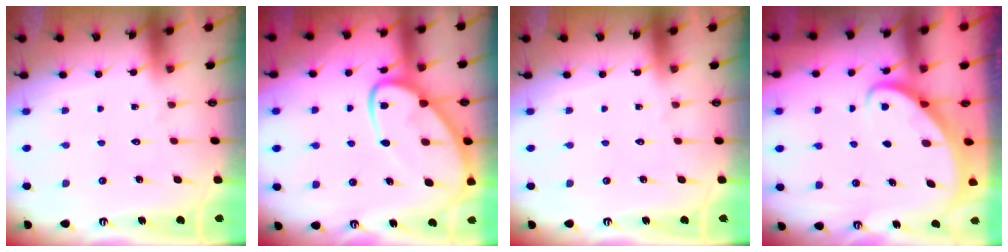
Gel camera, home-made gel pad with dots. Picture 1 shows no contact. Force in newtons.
{"total": 13.3, "press": 13.3, "slide": 1.2}
{"total": 0.0}
{"total": 2.4, "press": 2.4, "slide": 0.3}